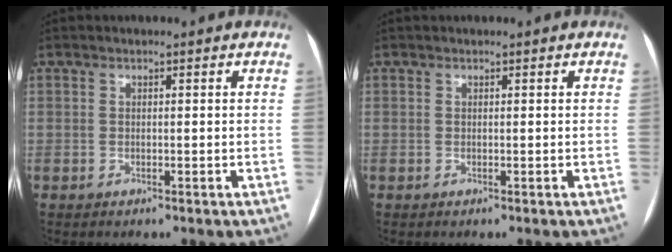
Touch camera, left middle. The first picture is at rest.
{"total": 0.0}